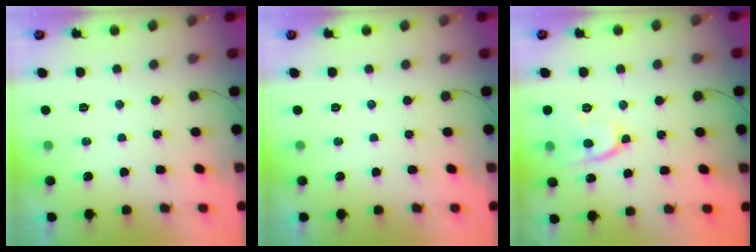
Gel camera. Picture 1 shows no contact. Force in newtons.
{"total": 0.0}
{"total": 12.7, "press": 12.7, "slide": 1.2}